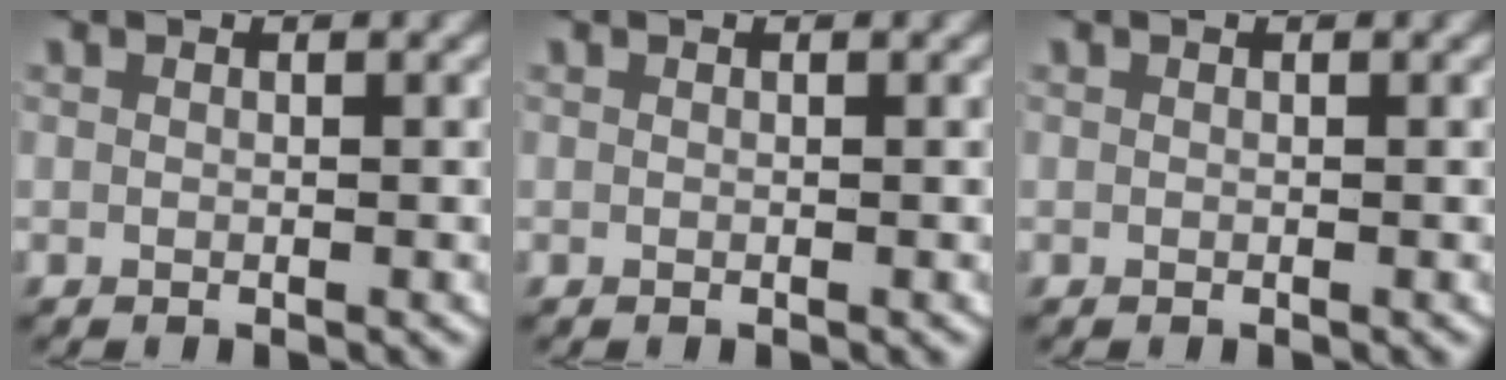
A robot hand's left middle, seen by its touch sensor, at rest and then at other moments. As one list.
[{"total": 0.0}, {"total": 0.0}]